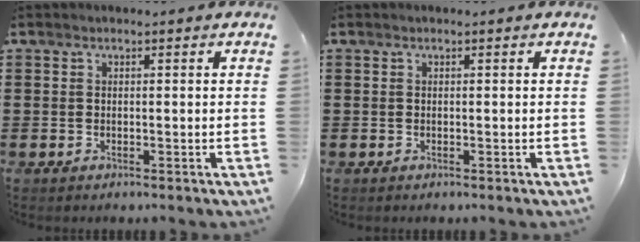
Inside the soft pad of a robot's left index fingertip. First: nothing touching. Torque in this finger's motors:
{"motor_torque": [-0.04, 0.02, 0.01, -0.01]}